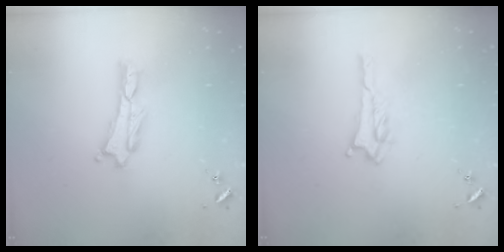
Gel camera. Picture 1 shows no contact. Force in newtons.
{"total": 2.8, "press": 2.8, "slide": 0.3}